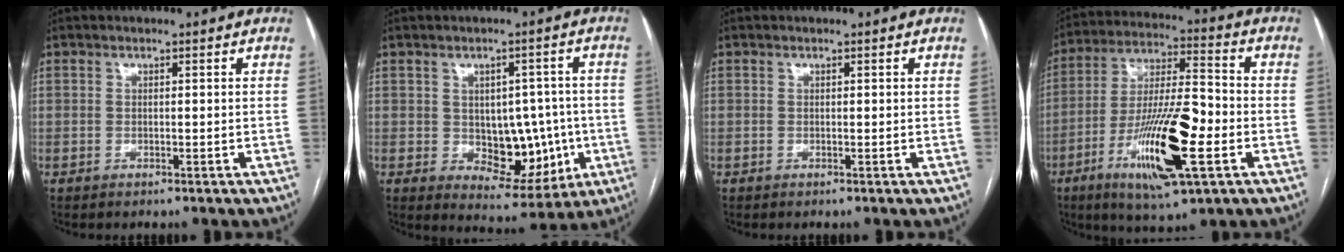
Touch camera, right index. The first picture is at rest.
{"total": 10.1, "force": [-1.1, 6.3, 7.8], "torque": [-0.092, 0.014, 0.004]}
{"total": 0.0}
{"total": 17.5, "force": [-6.1, 3.1, 16.2], "torque": [-0.306, -0.012, -0.101]}